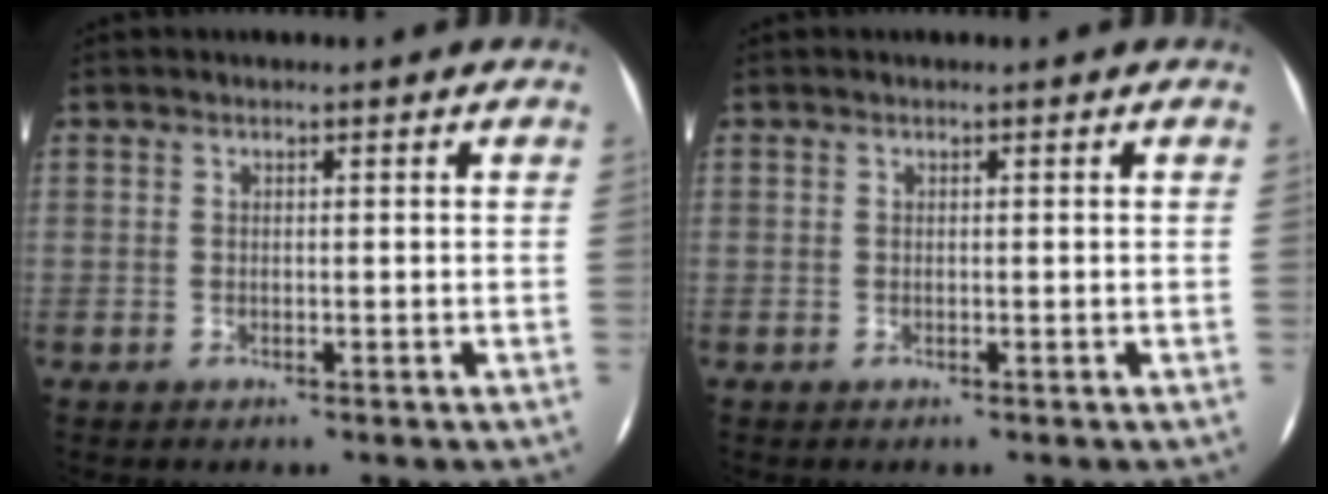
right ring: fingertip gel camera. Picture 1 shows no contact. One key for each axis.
{"total": 0.0}